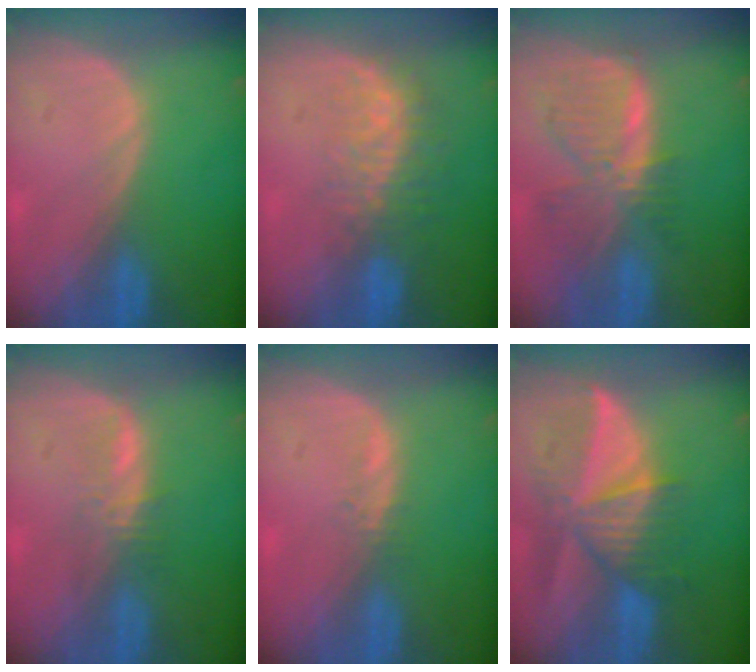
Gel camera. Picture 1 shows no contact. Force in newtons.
{"total": 8.3, "press": 6.9, "slide": 4.5}
{"total": 8.4, "press": 7.3, "slide": 4.0}
{"total": 2.9, "press": 2.9, "slide": 0.2}
{"total": 1.1, "press": 1.0, "slide": 0.5}
{"total": 9.6, "press": 8.6, "slide": 4.3}